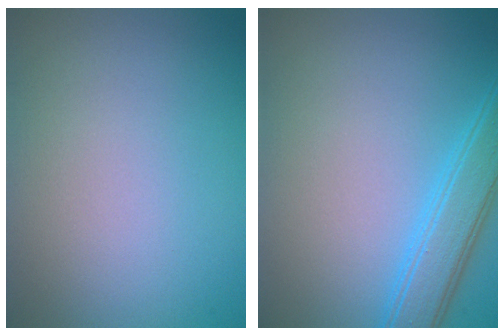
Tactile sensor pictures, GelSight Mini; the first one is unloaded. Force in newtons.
{"total": 4.0, "press": 4.0, "slide": 0.1}